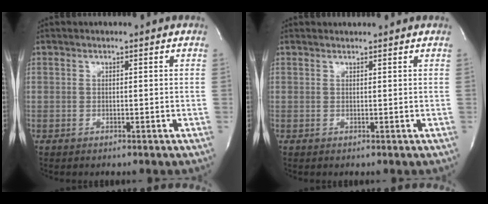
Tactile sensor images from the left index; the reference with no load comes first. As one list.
[{"total": 1.0, "force": [1.0, 0.0, -0.1], "torque": [-0.006, 0.008, 0.020]}]